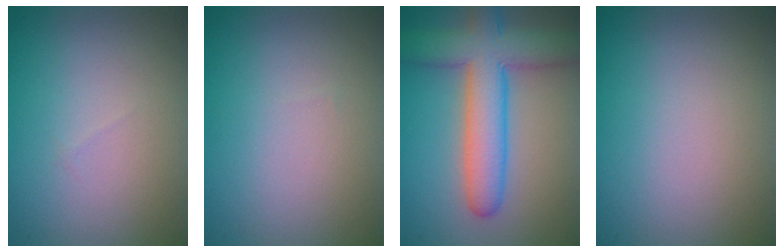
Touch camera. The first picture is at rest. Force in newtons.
{"total": 0.0}
{"total": 7.8, "press": 7.8, "slide": 0.3}
{"total": 0.0}